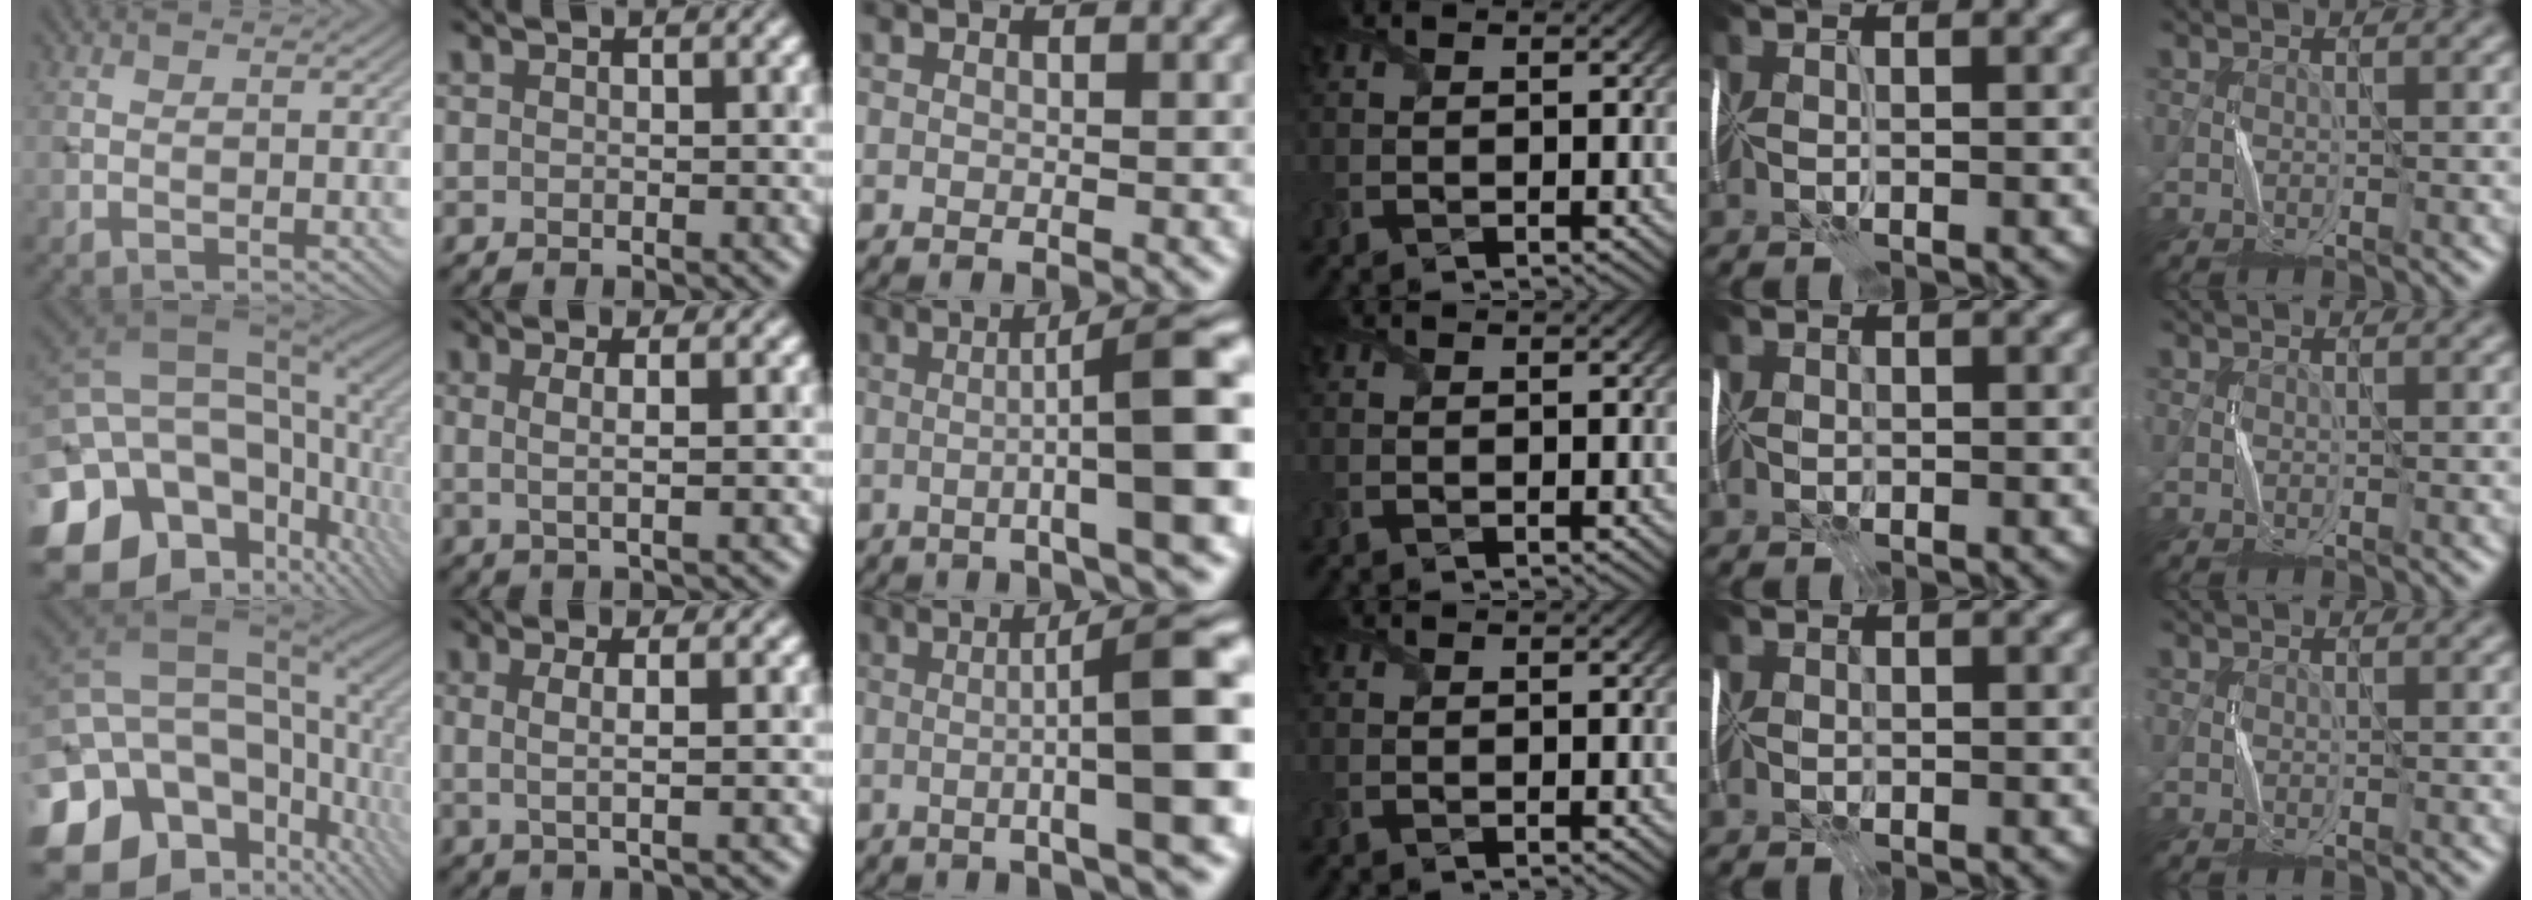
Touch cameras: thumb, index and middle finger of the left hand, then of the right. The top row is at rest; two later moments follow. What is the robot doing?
{"motion": "fold", "object": "memory foam"}